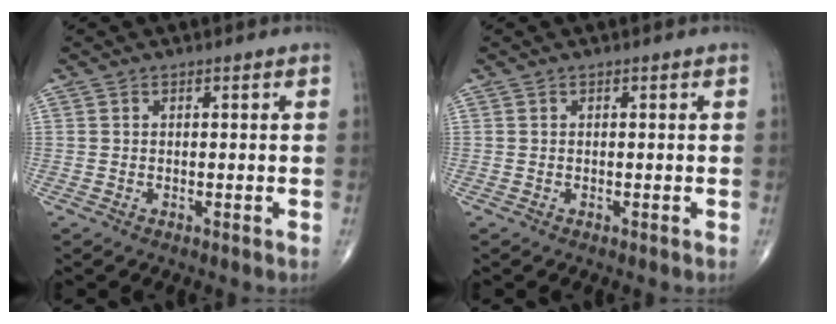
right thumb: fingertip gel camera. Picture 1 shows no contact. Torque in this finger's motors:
{"motor_torque": [-0.01, 0.00, 0.00, 0.00, 0.00]}